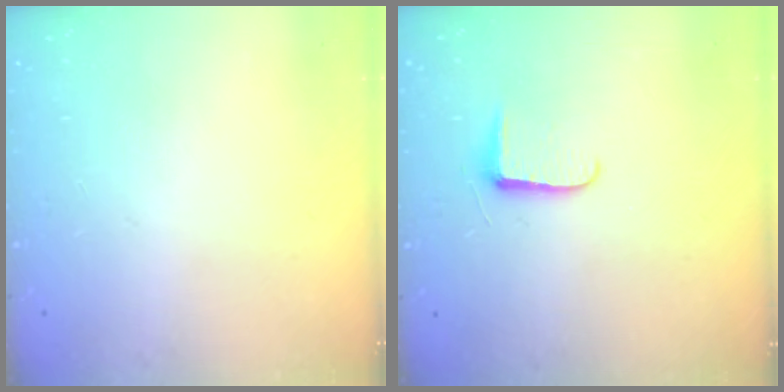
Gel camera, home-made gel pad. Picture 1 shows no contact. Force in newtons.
{"total": 5.6, "press": 5.6, "slide": 0.7}